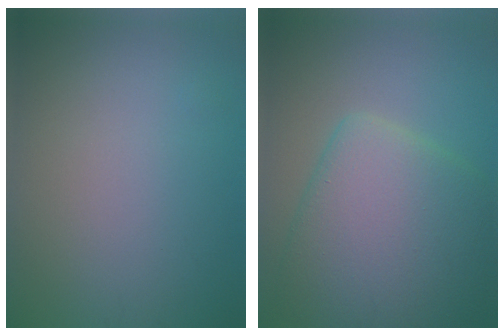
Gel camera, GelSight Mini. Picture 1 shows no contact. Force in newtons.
{"total": 9.3, "press": 9.3, "slide": 0.4}